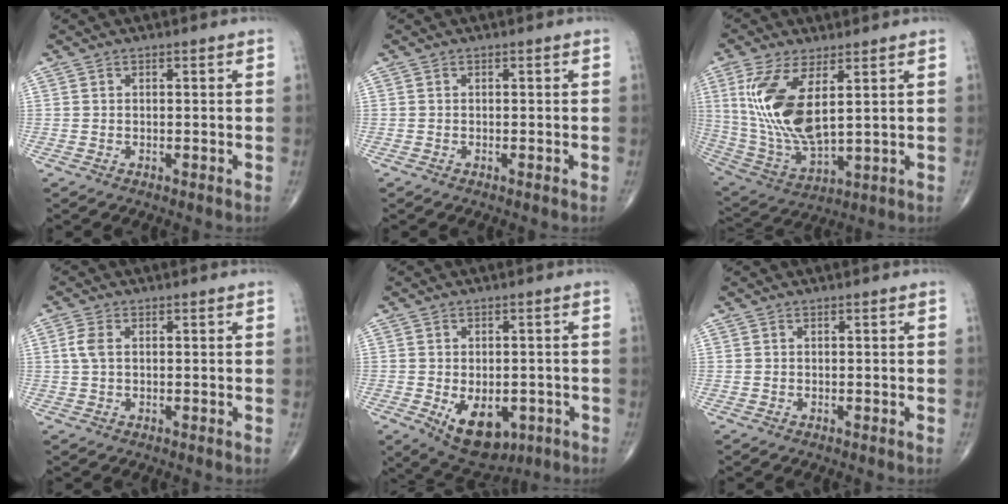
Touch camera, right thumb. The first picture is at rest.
{"total": 0.0}
{"total": 15.9, "force": [4.3, 6.6, 13.9], "torque": [-0.292, -0.024, 0.101]}
{"total": 2.7, "force": [0.5, 1.6, 2.2], "torque": [-0.059, 0.010, 0.011]}
{"total": 10.7, "force": [-3.7, 6.5, 7.6], "torque": [-0.090, 0.001, -0.037]}
{"total": 0.0}